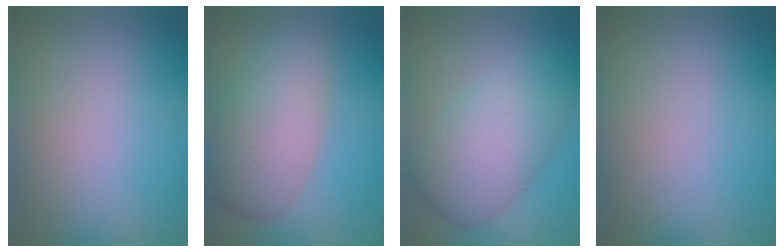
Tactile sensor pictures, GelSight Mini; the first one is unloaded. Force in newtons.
{"total": 6.1, "press": 6.1, "slide": 0.4}
{"total": 6.3, "press": 6.3, "slide": 0.4}
{"total": 0.0}